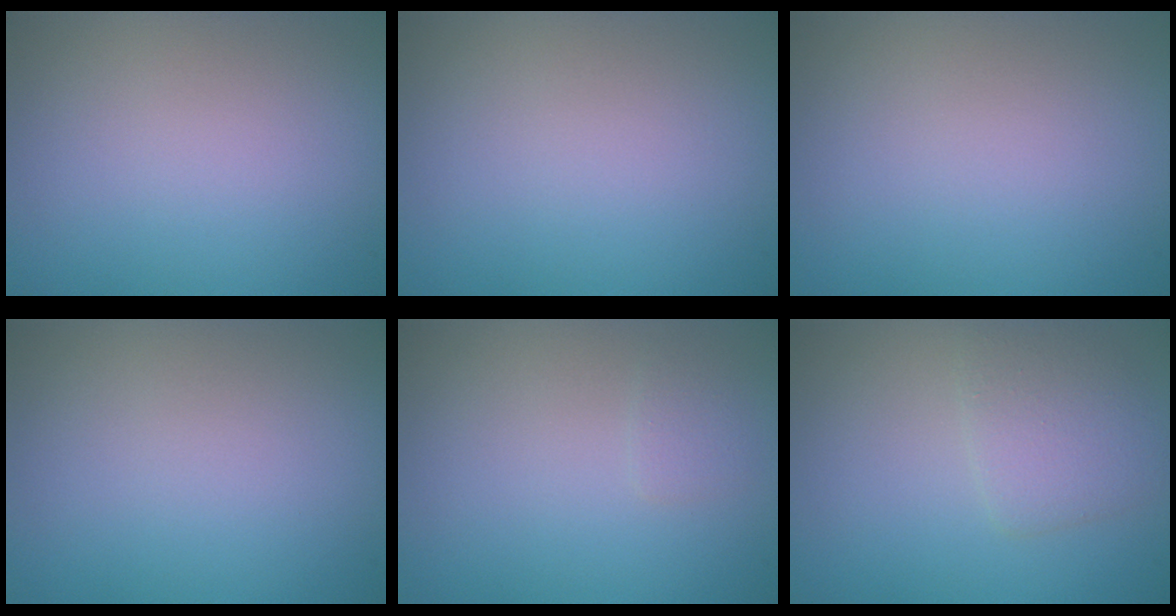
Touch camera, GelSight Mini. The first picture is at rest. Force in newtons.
{"total": 0.0}
{"total": 0.0}
{"total": 0.0}
{"total": 0.7, "press": 0.7, "slide": 0.0}
{"total": 2.6, "press": 2.6, "slide": 0.1}